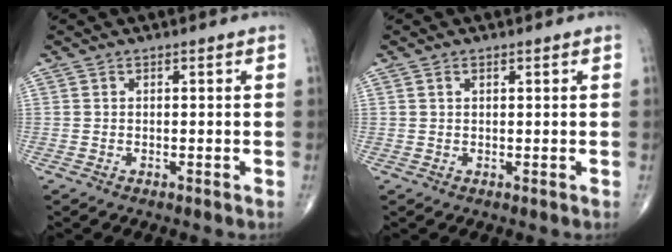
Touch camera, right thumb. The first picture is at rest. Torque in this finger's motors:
{"motor_torque": [-0.21, 0.16, 0.01, 0.01, 0.02]}